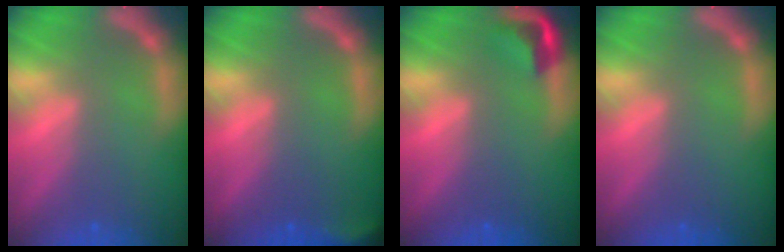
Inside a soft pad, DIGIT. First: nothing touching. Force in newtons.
{"total": 2.9}
{"total": 2.9}
{"total": 0.0}